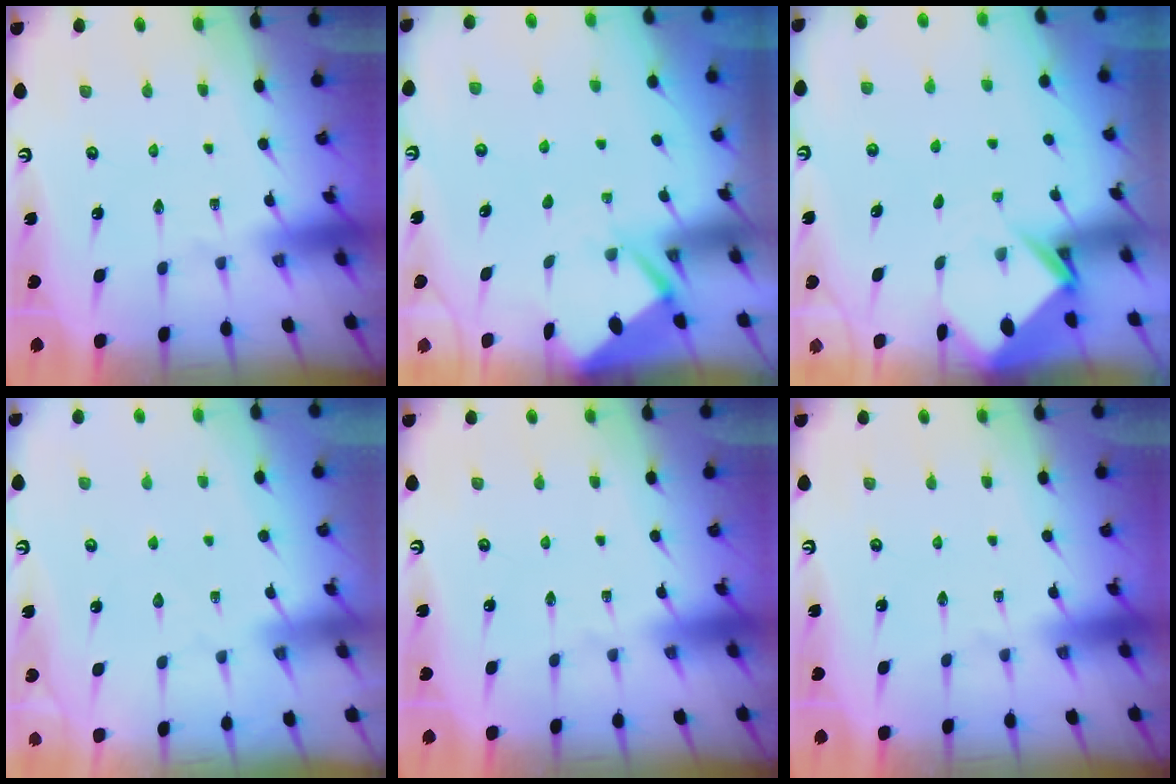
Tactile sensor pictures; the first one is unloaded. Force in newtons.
{"total": 2.9, "press": 2.8, "slide": 0.3}
{"total": 3.8, "press": 3.8, "slide": 0.2}
{"total": 3.2, "press": 3.2, "slide": 0.4}
{"total": 0.0}
{"total": 0.0}